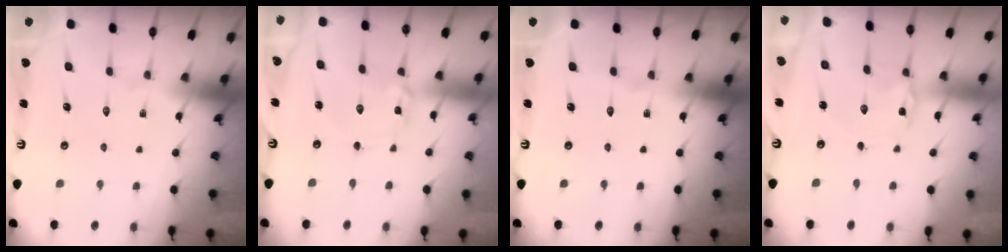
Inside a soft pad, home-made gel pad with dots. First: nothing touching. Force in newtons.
{"total": 1.6, "press": 1.5, "slide": 0.1}
{"total": 0.0}
{"total": 1.5, "press": 1.5, "slide": 0.1}